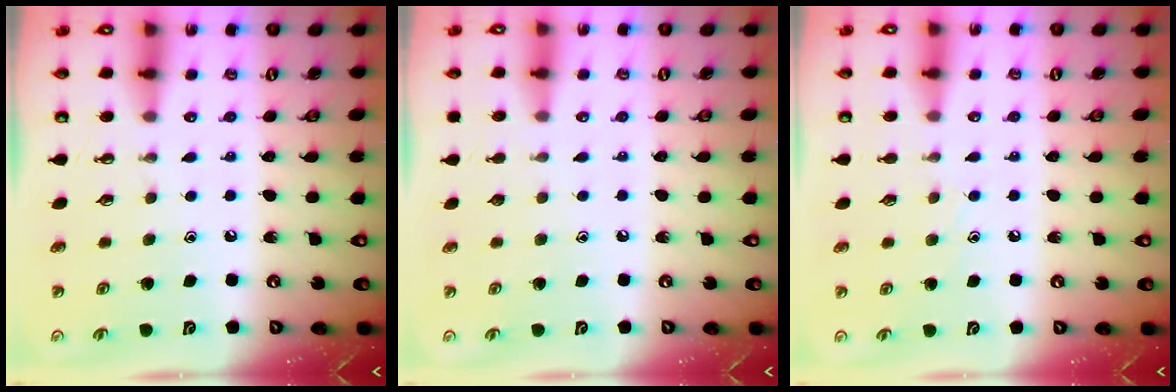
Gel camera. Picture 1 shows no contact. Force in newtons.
{"total": 0.0}
{"total": 5.3, "press": 5.3, "slide": 0.7}